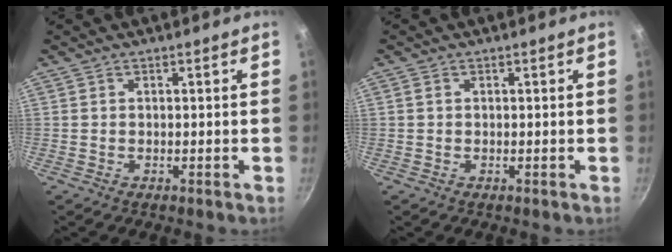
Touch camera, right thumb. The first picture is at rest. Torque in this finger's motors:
{"motor_torque": [-0.26, -0.13, 0.27, 0.47, 0.04]}